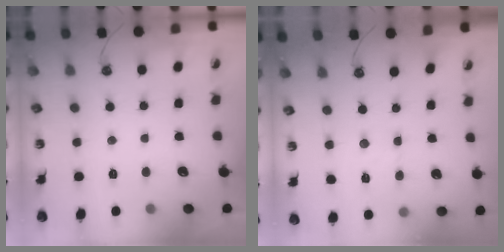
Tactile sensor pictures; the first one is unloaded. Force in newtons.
{"total": 3.0, "press": 2.9, "slide": 0.5}